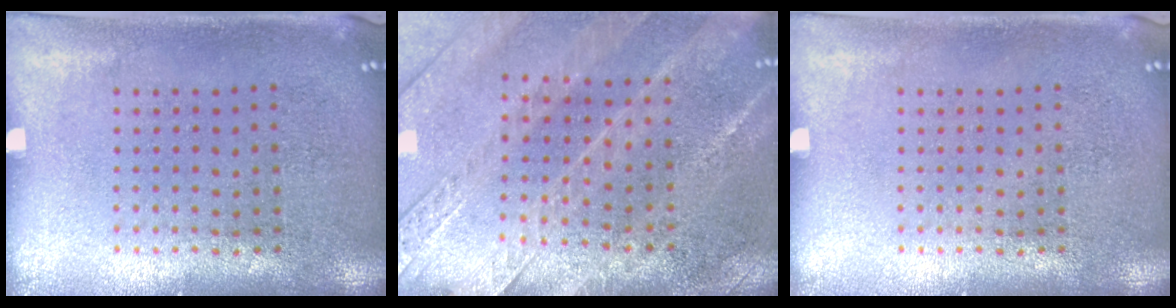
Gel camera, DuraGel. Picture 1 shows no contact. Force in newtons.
{"total": 2.9, "press": 2.8, "slide": 0.4}
{"total": 0.0}